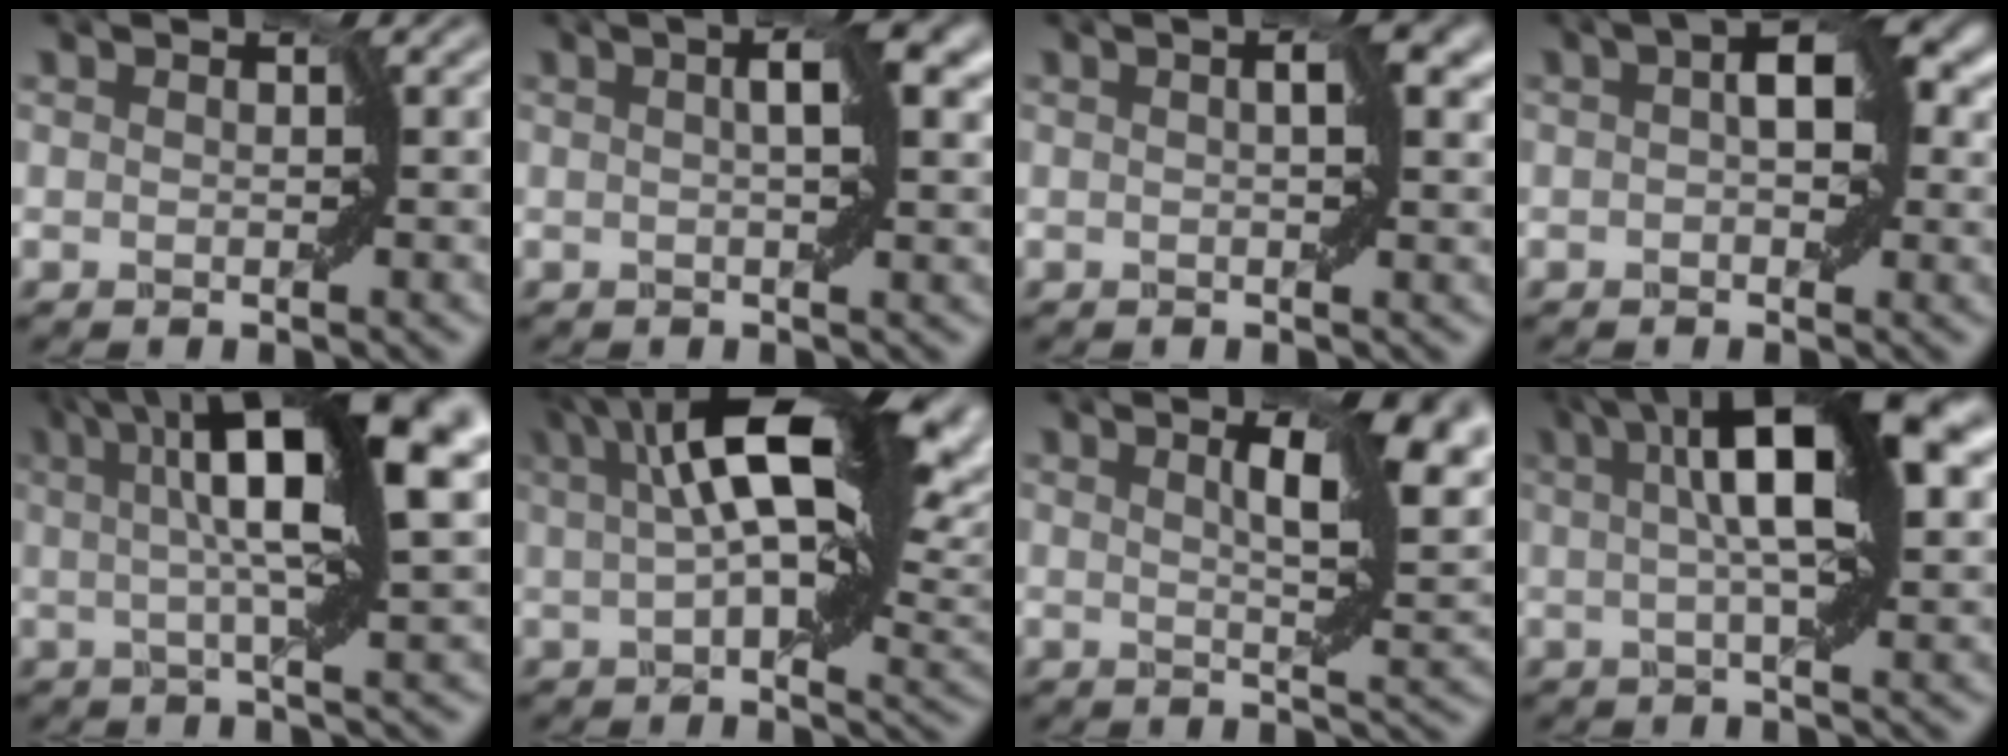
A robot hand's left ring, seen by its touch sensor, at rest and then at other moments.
{"total": 4.2, "force": [1.1, 1.1, 4.0], "torque": [-0.066, 0.005, 0.010]}
{"total": 3.1, "force": [0.7, 0.9, 2.9], "torque": [-0.050, 0.002, 0.005]}
{"total": 6.0, "force": [1.7, 2.8, 5.0], "torque": [-0.068, 0.011, 0.014]}
{"total": 11.7, "force": [3.8, 1.9, 10.9], "torque": [-0.149, 0.017, 0.057]}
{"total": 14.8, "force": [5.7, 4.8, 12.8], "torque": [-0.197, 0.018, 0.087]}
{"total": 7.5, "force": [2.7, 1.9, 6.8], "torque": [-0.102, 0.006, 0.043]}
{"total": 10.9, "force": [3.8, 2.7, 9.9], "torque": [-0.142, 0.014, 0.052]}